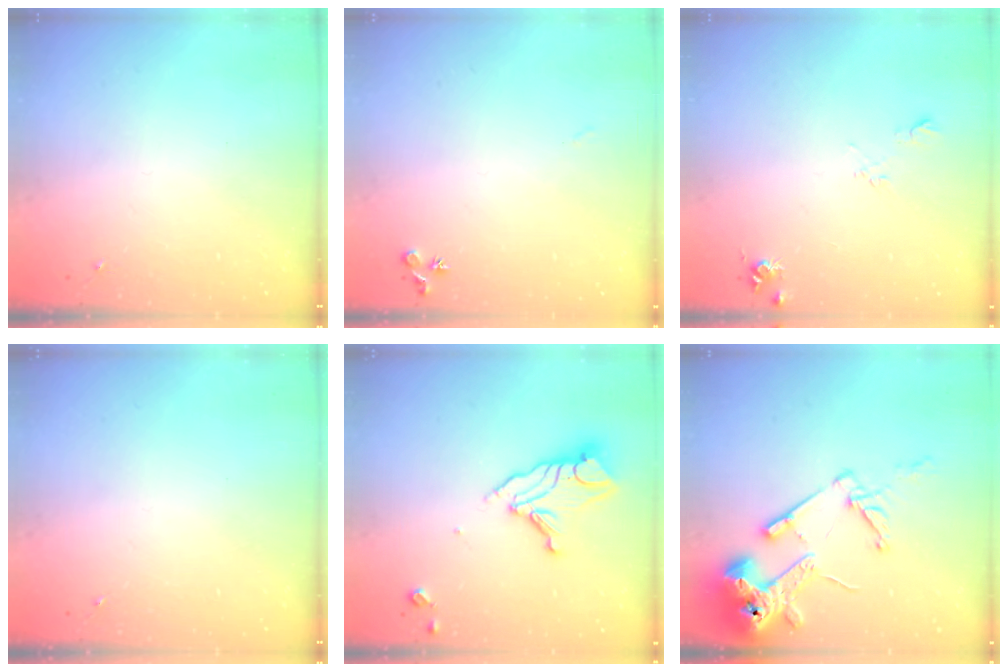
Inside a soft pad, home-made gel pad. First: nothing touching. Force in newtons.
{"total": 6.6, "press": 6.6, "slide": 0.6}
{"total": 8.2, "press": 8.2, "slide": 0.8}
{"total": 0.0}
{"total": 12.2, "press": 12.1, "slide": 1.2}
{"total": 17.2, "press": 17.1, "slide": 2.1}